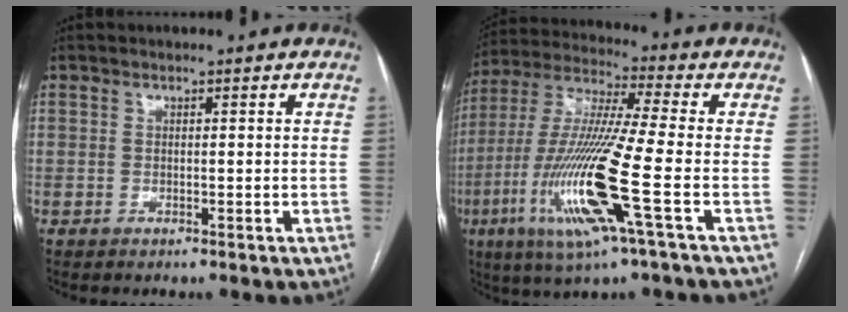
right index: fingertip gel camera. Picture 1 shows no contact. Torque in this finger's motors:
{"motor_torque": [2.14, 0.00, 1.05, 0.21]}